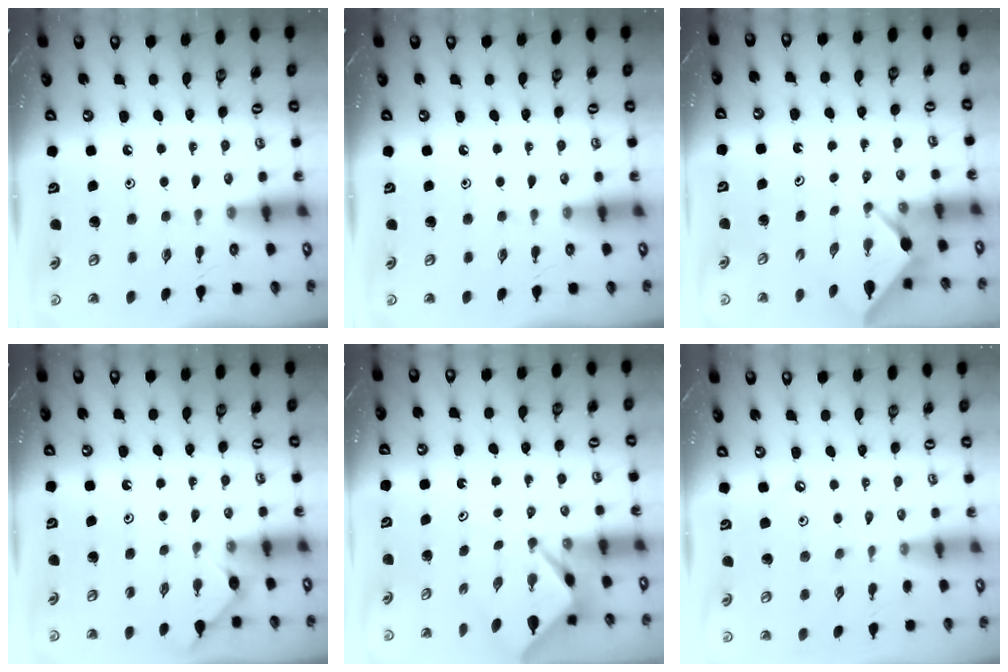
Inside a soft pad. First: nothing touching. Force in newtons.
{"total": 0.0}
{"total": 2.5, "press": 2.5, "slide": 0.1}
{"total": 2.4, "press": 2.4, "slide": 0.3}
{"total": 2.5, "press": 2.5, "slide": 0.2}
{"total": 1.1, "press": 1.1, "slide": 0.3}